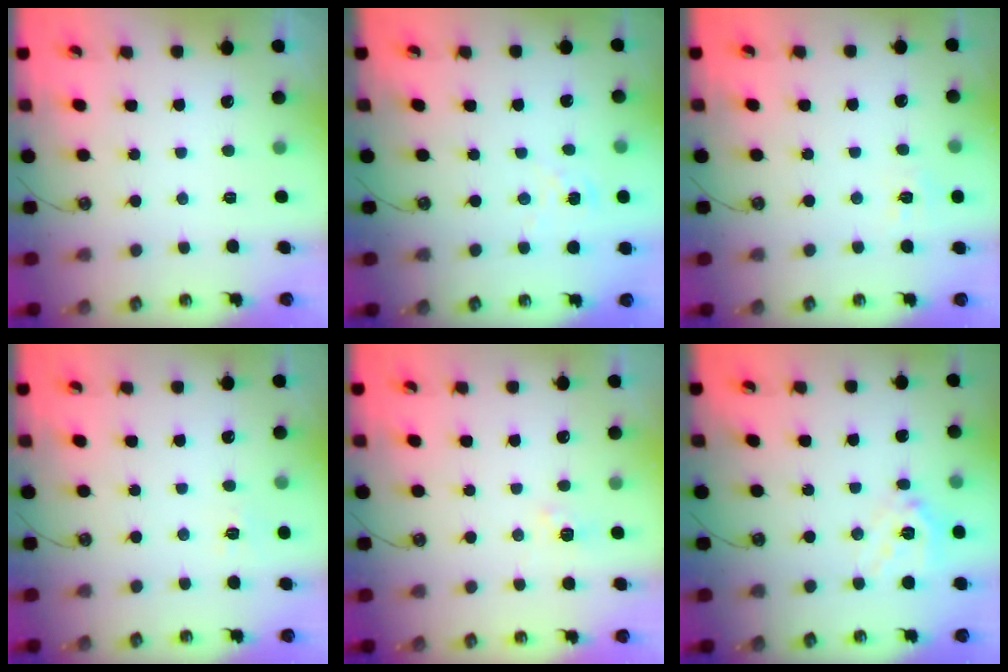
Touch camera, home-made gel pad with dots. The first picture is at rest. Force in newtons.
{"total": 1.6, "press": 1.6, "slide": 0.2}
{"total": 7.4, "press": 7.4, "slide": 0.6}
{"total": 5.5, "press": 5.5, "slide": 0.7}
{"total": 3.9, "press": 3.8, "slide": 0.6}
{"total": 14.2, "press": 14.1, "slide": 2.1}